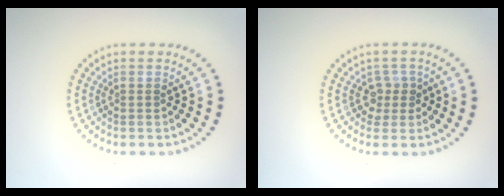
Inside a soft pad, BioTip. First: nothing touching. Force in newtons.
{"total": 1.9, "press": 1.4, "slide": 1.2}